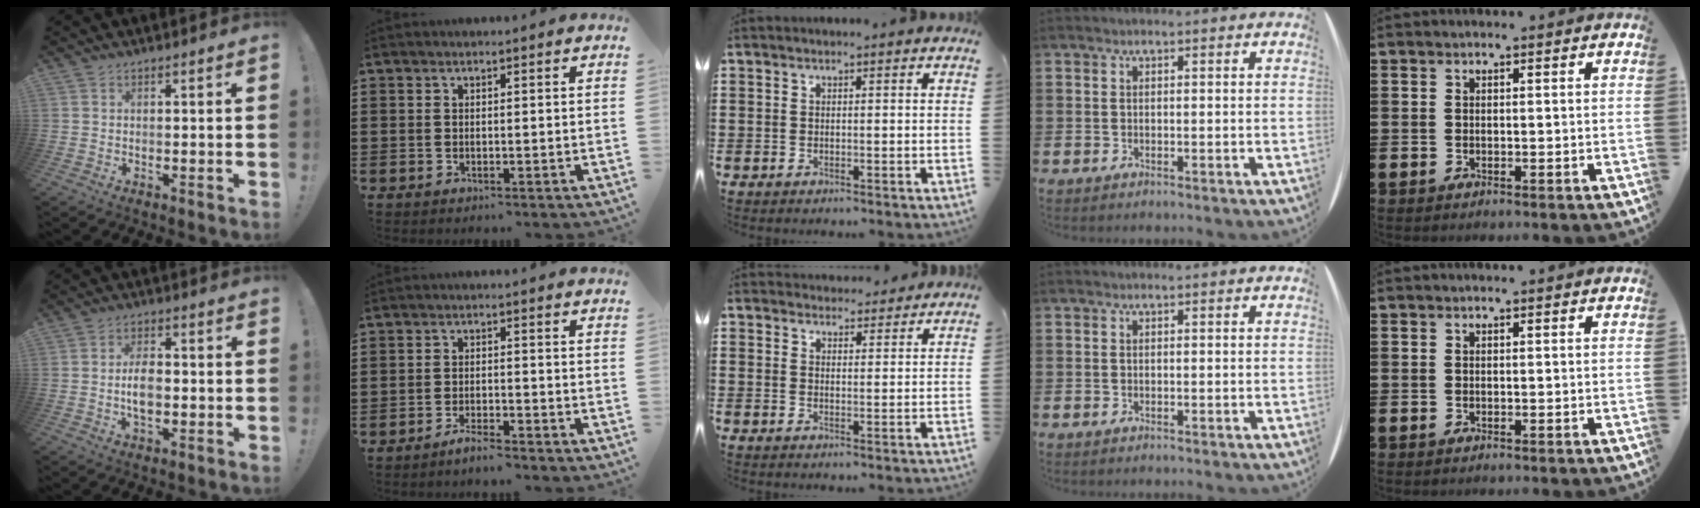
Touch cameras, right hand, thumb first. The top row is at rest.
{"thumb": {"total": 6.1, "force": [-1.1, 3.4, 5.0], "torque": [-0.096, 0.002, -0.026]}, "index": {"total": 4.3, "force": [-4.1, -0.1, 1.2], "torque": [-0.031, -0.002, -0.082]}, "middle": {"total": 3.3, "force": [3.3, 0.6, -0.3], "torque": [0.006, -0.010, 0.062]}}